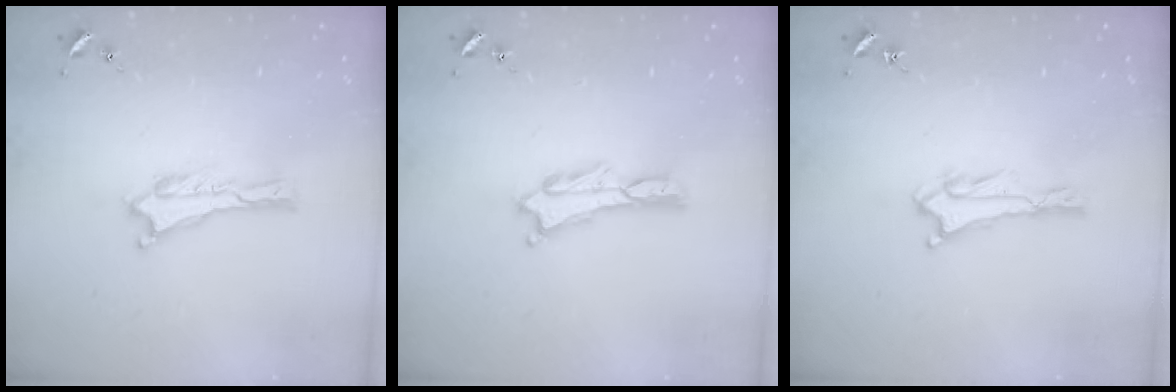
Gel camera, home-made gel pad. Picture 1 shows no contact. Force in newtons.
{"total": 0.8, "press": 0.7, "slide": 0.2}
{"total": 0.7, "press": 0.7, "slide": 0.1}